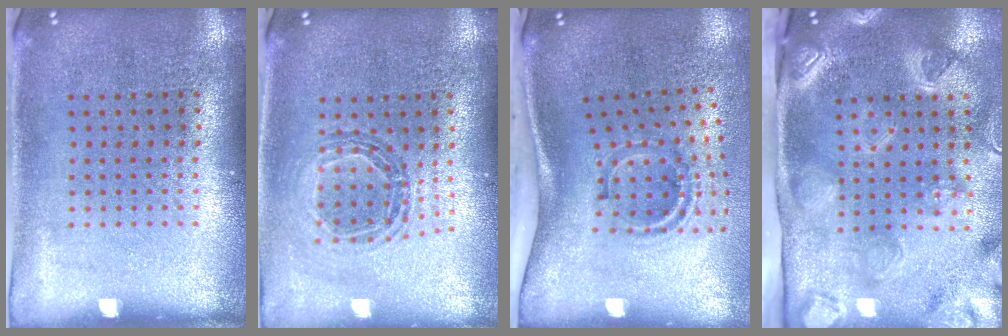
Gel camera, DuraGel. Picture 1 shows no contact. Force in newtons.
{"total": 0.9, "press": 0.9, "slide": 0.1}
{"total": 2.0, "press": 1.2, "slide": 1.7}
{"total": 3.9, "press": 2.9, "slide": 2.6}